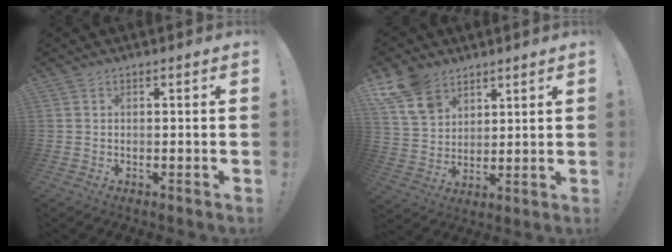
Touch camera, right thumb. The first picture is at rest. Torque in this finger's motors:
{"motor_torque": [0.54, 2.17, 0.43, 0.31, 0.00]}